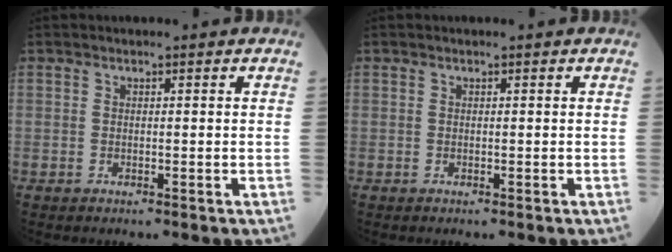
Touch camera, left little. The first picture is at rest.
{"total": 0.0}